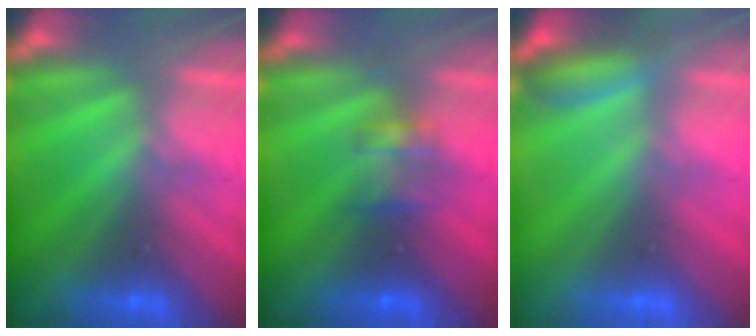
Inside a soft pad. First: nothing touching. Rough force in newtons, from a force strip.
{"total": 2.8}
{"total": 2.8}